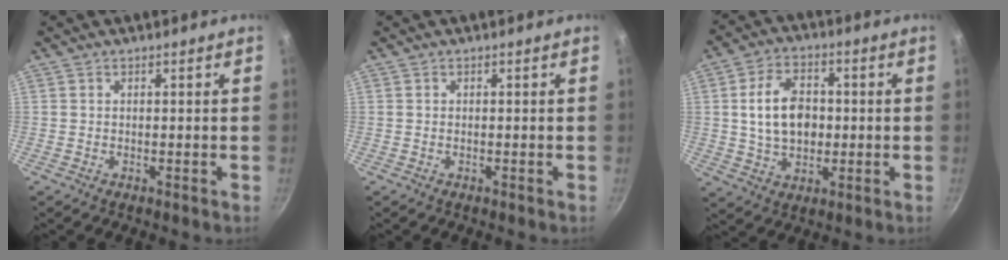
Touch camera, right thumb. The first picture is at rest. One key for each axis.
{"total": 0.0}
{"total": 11.6, "fx": 0.7, "fy": 8.1, "fz": 8.4, "tx": -0.124, "ty": 0.010, "tz": 0.010}